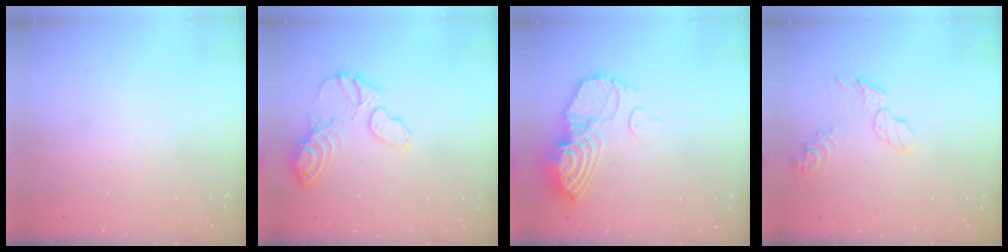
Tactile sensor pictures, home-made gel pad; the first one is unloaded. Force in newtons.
{"total": 11.4, "press": 11.4, "slide": 0.9}
{"total": 15.3, "press": 15.2, "slide": 1.5}
{"total": 8.1, "press": 8.1, "slide": 0.1}